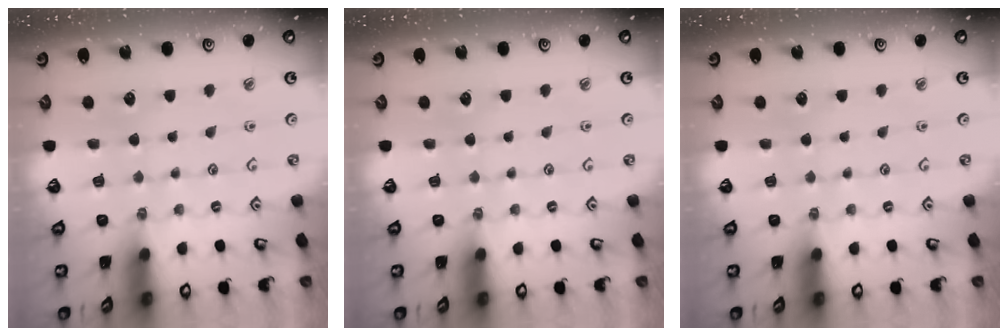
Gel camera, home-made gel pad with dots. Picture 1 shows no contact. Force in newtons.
{"total": 0.0}
{"total": 0.0}